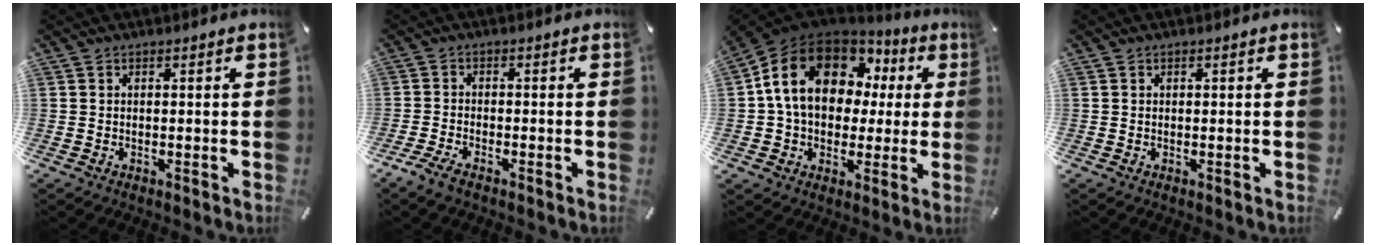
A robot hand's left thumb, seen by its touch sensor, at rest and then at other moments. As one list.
[{"total": 3.0, "force": [-2.4, 0.9, 1.6], "torque": [-0.045, 0.005, -0.052]}, {"total": 17.0, "force": [4.6, 13.0, 10.0], "torque": [-0.211, -0.008, 0.087]}, {"total": 0.0}]